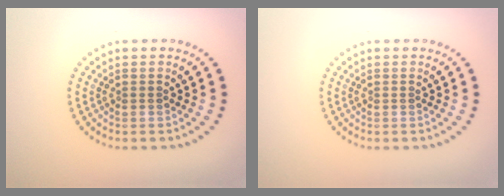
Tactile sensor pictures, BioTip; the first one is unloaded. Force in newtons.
{"total": 0.0}